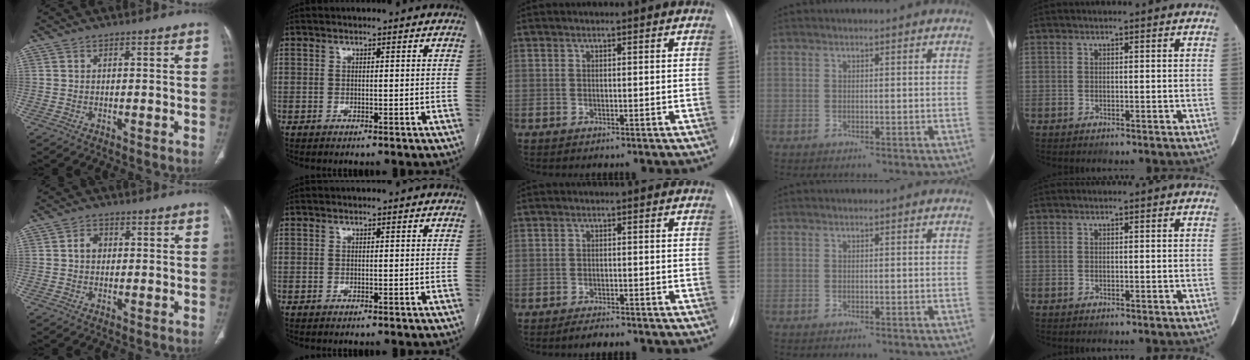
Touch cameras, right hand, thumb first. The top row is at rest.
{"thumb": {"total": 2.6, "force": [0.2, 2.1, 1.5], "torque": [-0.017, 0.008, 0.001]}, "middle": {"total": 2.3, "force": [-2.0, 0.7, 0.9], "torque": [-0.020, -0.003, -0.029]}}